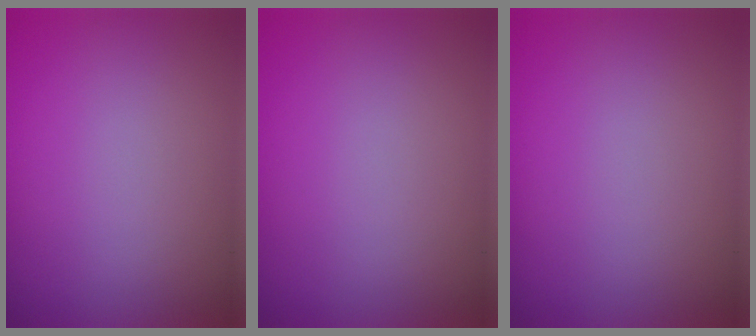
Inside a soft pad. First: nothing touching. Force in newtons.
{"total": 0.0}
{"total": 0.0}